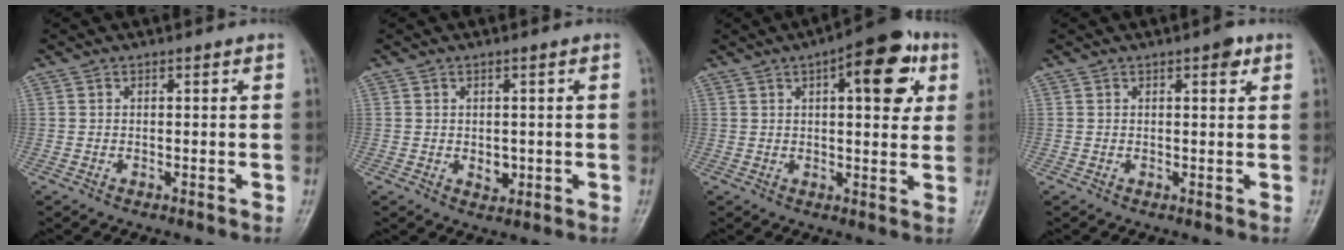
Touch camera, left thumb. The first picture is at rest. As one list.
[{"total": 2.6, "force": [-0.2, 1.8, 1.8], "torque": [-0.017, -0.003, 0.001]}, {"total": 12.8, "force": [4.7, 5.0, 10.8], "torque": [-0.110, 0.000, 0.053]}, {"total": 2.3, "force": [1.2, 0.8, 1.7], "torque": [-0.019, -0.003, 0.013]}]